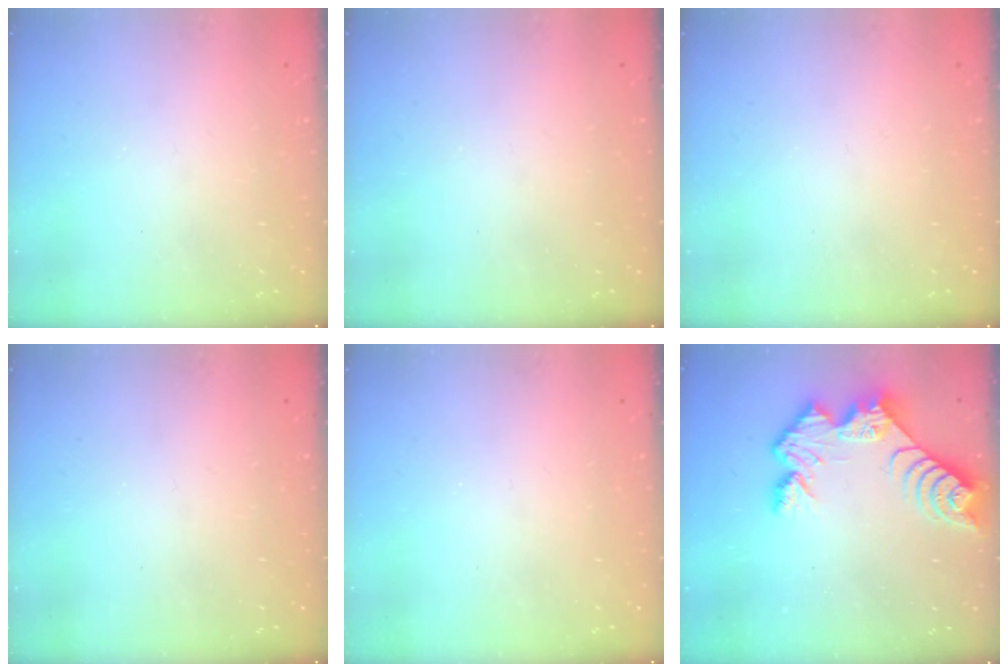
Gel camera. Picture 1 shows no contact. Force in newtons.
{"total": 0.0}
{"total": 0.0}
{"total": 0.0}
{"total": 0.0}
{"total": 11.3, "press": 11.3, "slide": 0.4}